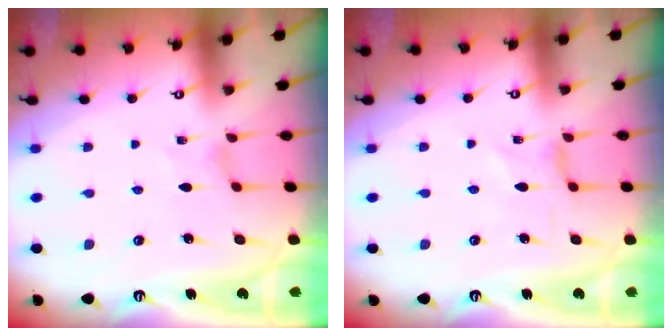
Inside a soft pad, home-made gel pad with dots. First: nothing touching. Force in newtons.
{"total": 0.0}